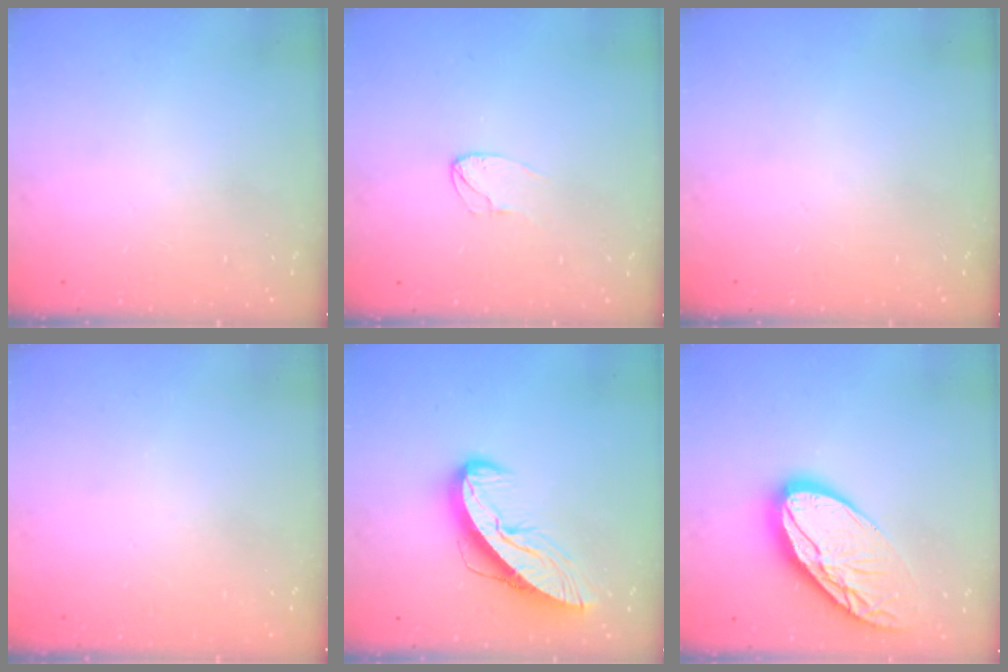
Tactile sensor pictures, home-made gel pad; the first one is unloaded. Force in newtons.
{"total": 4.0, "press": 3.9, "slide": 0.3}
{"total": 0.0}
{"total": 0.0}
{"total": 10.1, "press": 10.0, "slide": 1.1}
{"total": 17.0, "press": 16.9, "slide": 1.4}